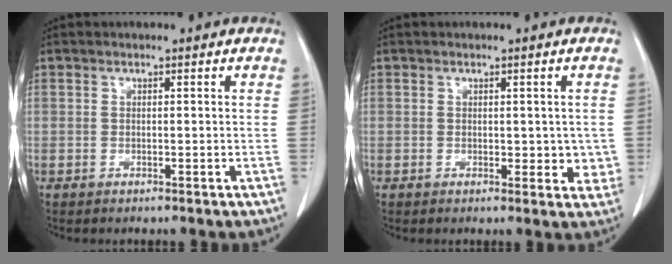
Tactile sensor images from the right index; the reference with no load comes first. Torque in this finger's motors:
{"motor_torque": [-0.03, 0.17, 0.15, 0.01]}